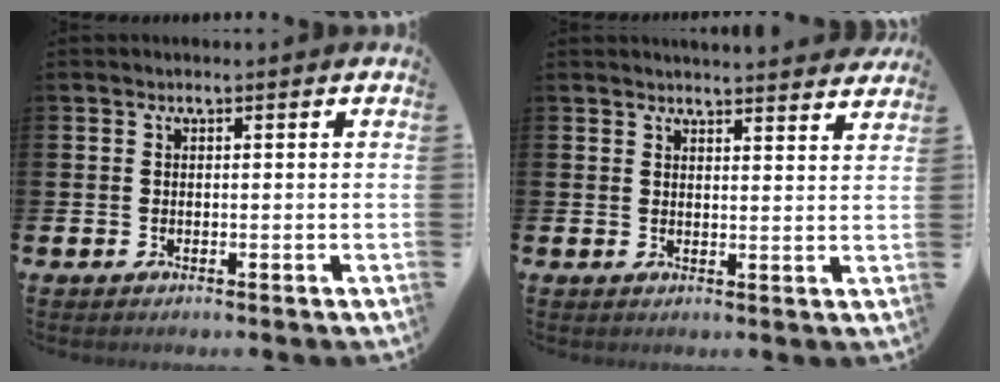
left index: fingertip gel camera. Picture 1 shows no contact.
{"total": 3.6, "force": [3.6, -0.2, -0.2], "torque": [0.008, -0.026, 0.062]}